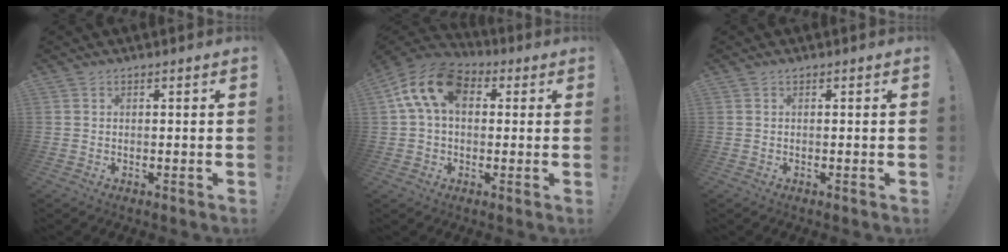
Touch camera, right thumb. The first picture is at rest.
{"total": 14.7, "force": [3.7, 9.4, 10.7], "torque": [-0.206, 0.013, 0.069]}
{"total": 0.0}